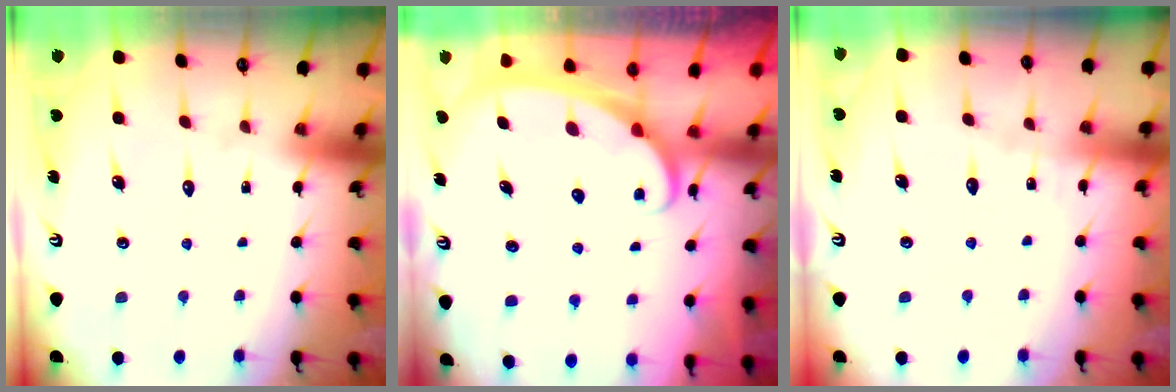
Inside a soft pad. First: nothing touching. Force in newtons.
{"total": 2.4, "press": 2.4, "slide": 0.3}
{"total": 2.3, "press": 2.3, "slide": 0.3}